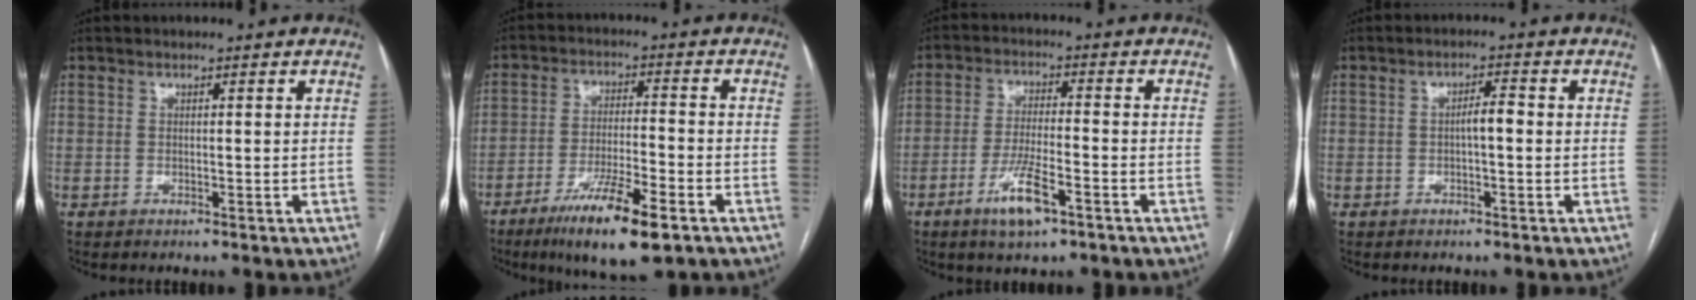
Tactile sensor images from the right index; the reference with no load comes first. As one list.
[{"total": 12.0, "force": [-7.1, 1.5, 9.5], "torque": [-0.171, -0.025, -0.117]}, {"total": 7.5, "force": [-4.1, 1.3, 6.1], "torque": [-0.121, -0.010, -0.070]}, {"total": 2.7, "force": [-0.3, 0.6, 2.6], "torque": [-0.040, 0.006, -0.005]}]